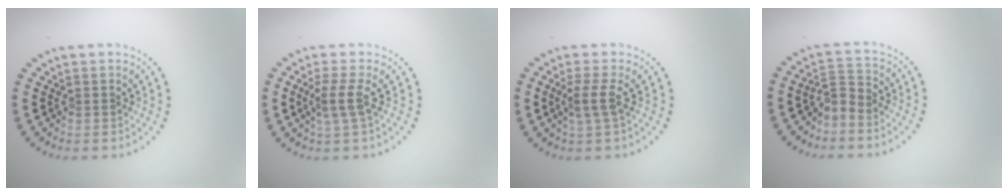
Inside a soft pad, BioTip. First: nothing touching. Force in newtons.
{"total": 2.2, "press": 1.7, "slide": 1.4}
{"total": 2.1, "press": 1.5, "slide": 1.4}
{"total": 2.2, "press": 1.5, "slide": 1.6}